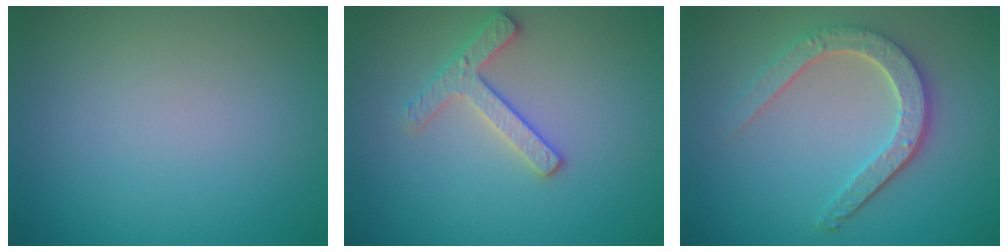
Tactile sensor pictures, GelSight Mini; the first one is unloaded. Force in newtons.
{"total": 2.5, "press": 2.4, "slide": 0.4}
{"total": 4.6, "press": 3.7, "slide": 2.8}